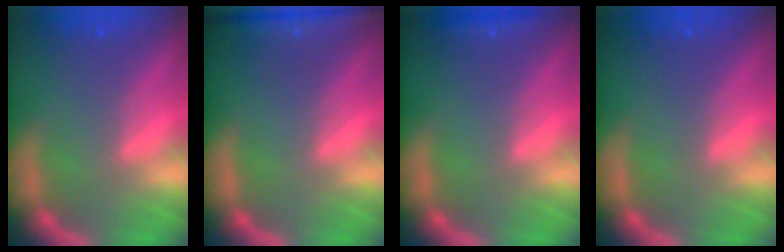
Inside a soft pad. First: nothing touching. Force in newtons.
{"total": 5.0}
{"total": 0.9}
{"total": 0.0}